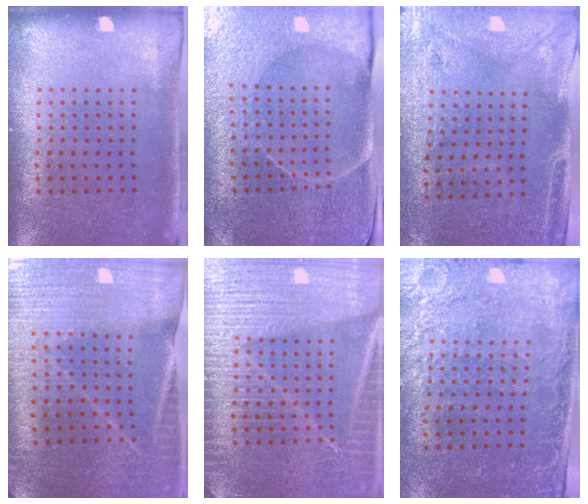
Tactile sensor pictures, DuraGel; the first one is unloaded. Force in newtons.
{"total": 3.8, "press": 3.7, "slide": 0.7}
{"total": 2.9, "press": 2.5, "slide": 1.5}
{"total": 2.0, "press": 2.0, "slide": 0.1}
{"total": 6.7, "press": 6.6, "slide": 0.8}
{"total": 2.6, "press": 2.4, "slide": 1.1}